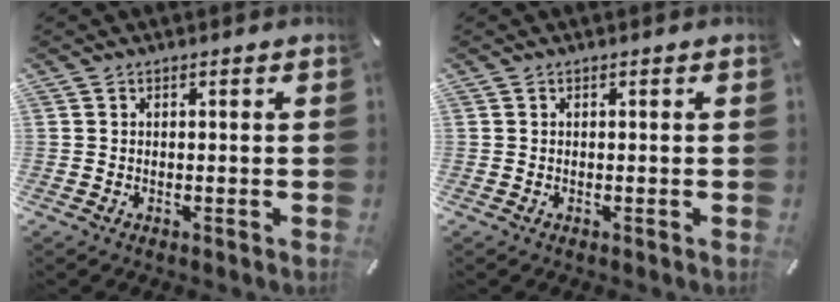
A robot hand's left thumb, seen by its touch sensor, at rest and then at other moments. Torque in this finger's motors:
{"motor_torque": [-0.04, -0.04, -0.01, -0.01, 0.00]}